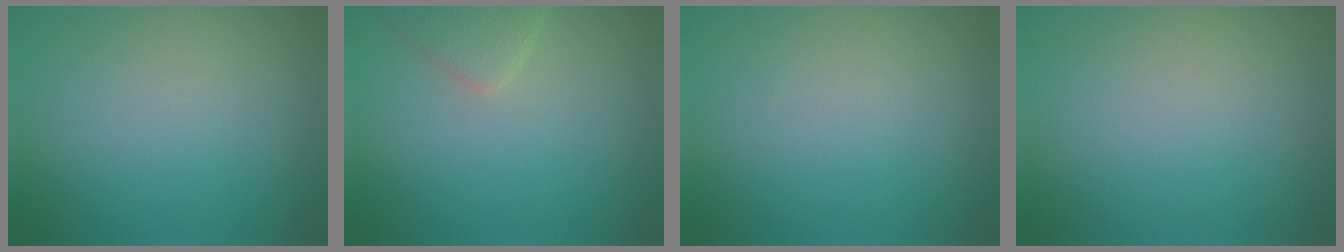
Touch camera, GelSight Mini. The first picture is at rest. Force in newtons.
{"total": 2.2, "press": 2.2, "slide": 0.1}
{"total": 0.0}
{"total": 0.0}